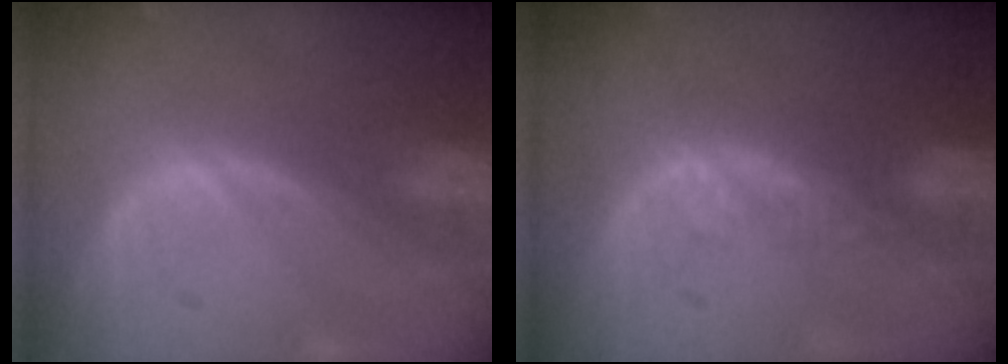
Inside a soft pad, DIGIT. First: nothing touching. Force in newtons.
{"total": 2.9, "press": 2.3, "slide": 1.8}